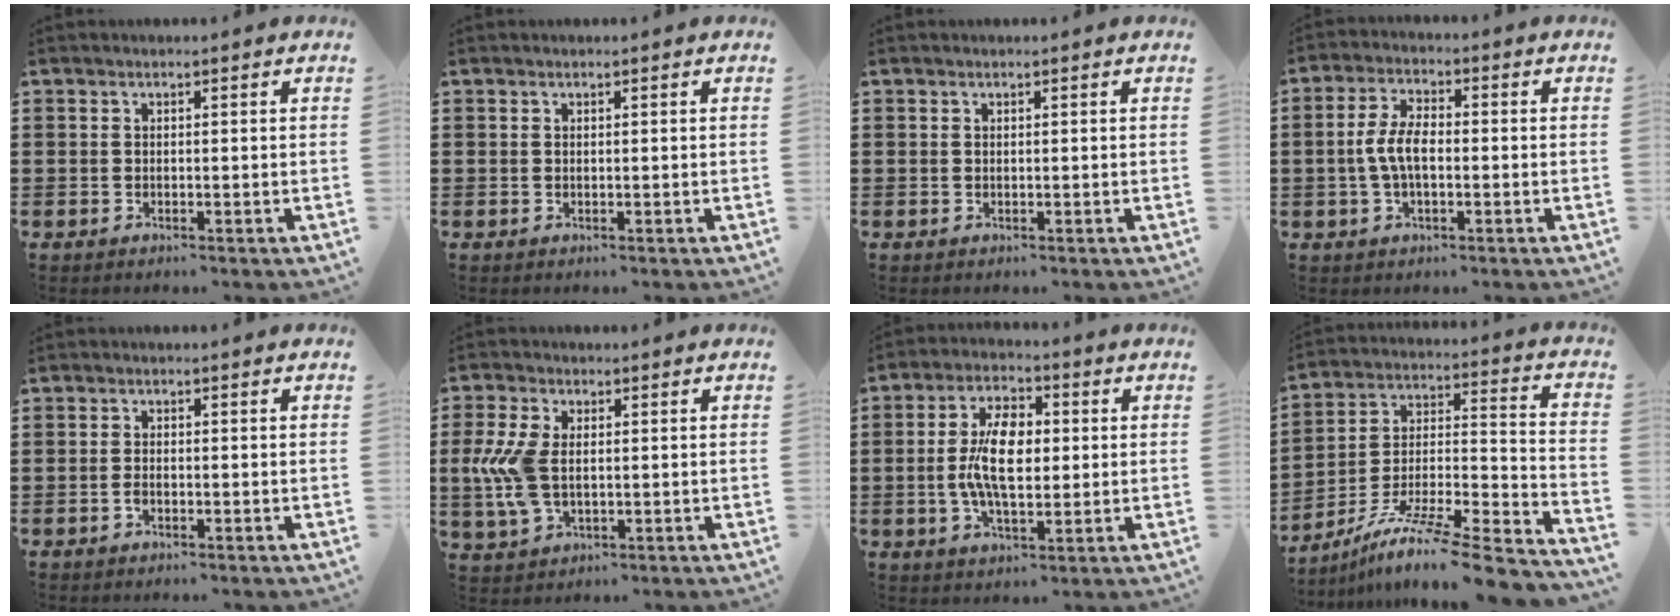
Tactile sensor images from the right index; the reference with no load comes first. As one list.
[{"total": 0.0}, {"total": 0.0}, {"total": 5.7, "force": [-0.8, 2.7, 4.9], "torque": [-0.116, -0.001, -0.023]}, {"total": 1.1, "force": [-0.5, 0.4, 0.9], "torque": [-0.019, -0.003, -0.009]}, {"total": 7.7, "force": [0.1, 4.5, 6.2], "torque": [-0.161, 0.000, -0.006]}, {"total": 8.7, "force": [0.0, 4.3, 7.6], "torque": [-0.163, 0.009, -0.004]}, {"total": 9.5, "force": [-6.8, 0.5, 6.6], "torque": [-0.116, -0.004, -0.134]}]